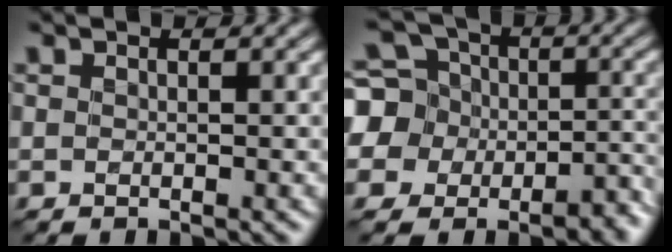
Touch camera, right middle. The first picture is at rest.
{"total": 12.5, "force": [-4.3, 11.1, 3.8], "torque": [-0.105, -0.014, -0.083]}